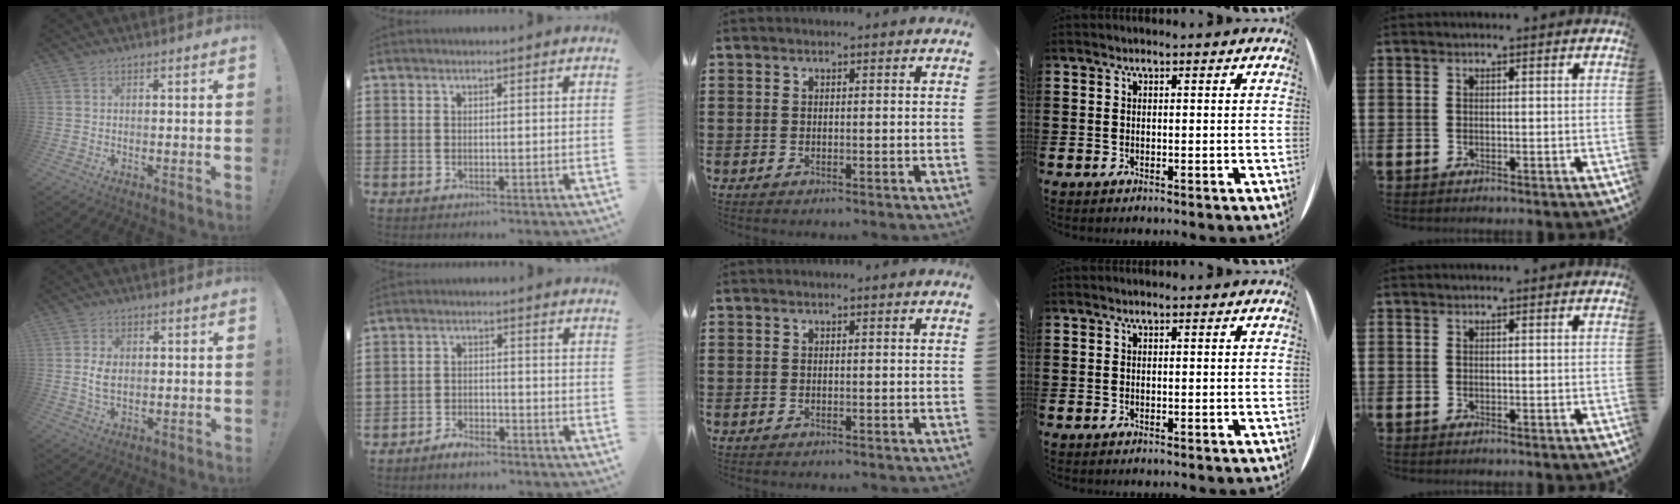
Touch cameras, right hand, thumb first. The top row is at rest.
{"thumb": {"total": 4.3, "force": [0.3, 2.8, 3.3], "torque": [-0.053, -0.001, 0.004]}, "index": {"total": 2.6, "force": [-2.5, 0.7, 0.3], "torque": [-0.010, 0.008, -0.050]}}